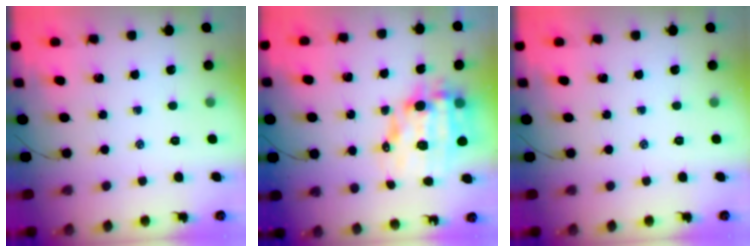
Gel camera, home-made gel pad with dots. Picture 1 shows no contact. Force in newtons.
{"total": 12.4, "press": 11.9, "slide": 3.5}
{"total": 0.0}